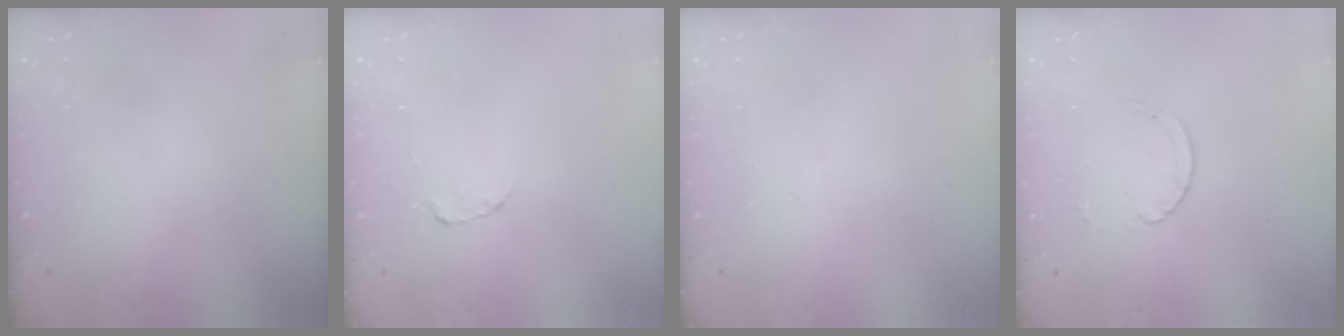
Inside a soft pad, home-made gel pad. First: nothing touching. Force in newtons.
{"total": 2.2, "press": 2.2, "slide": 0.3}
{"total": 0.0}
{"total": 2.5, "press": 2.4, "slide": 0.2}